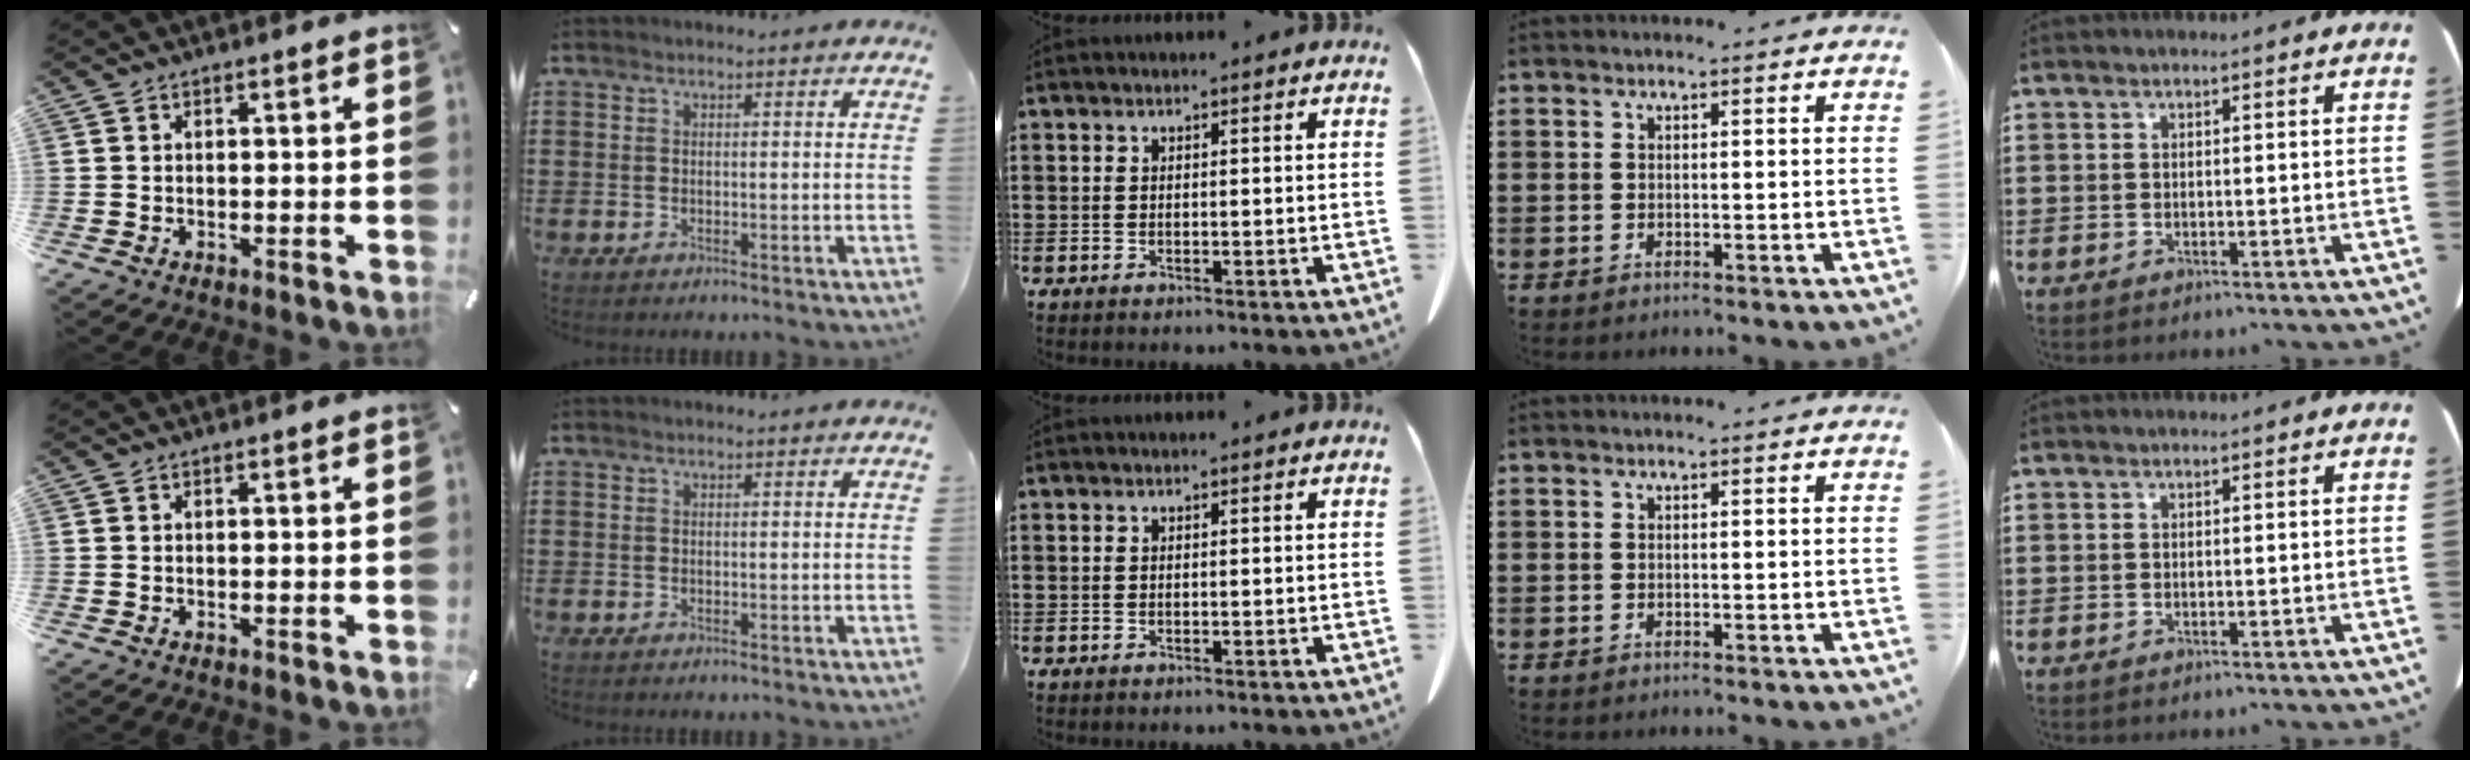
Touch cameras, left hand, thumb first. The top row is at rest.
{}